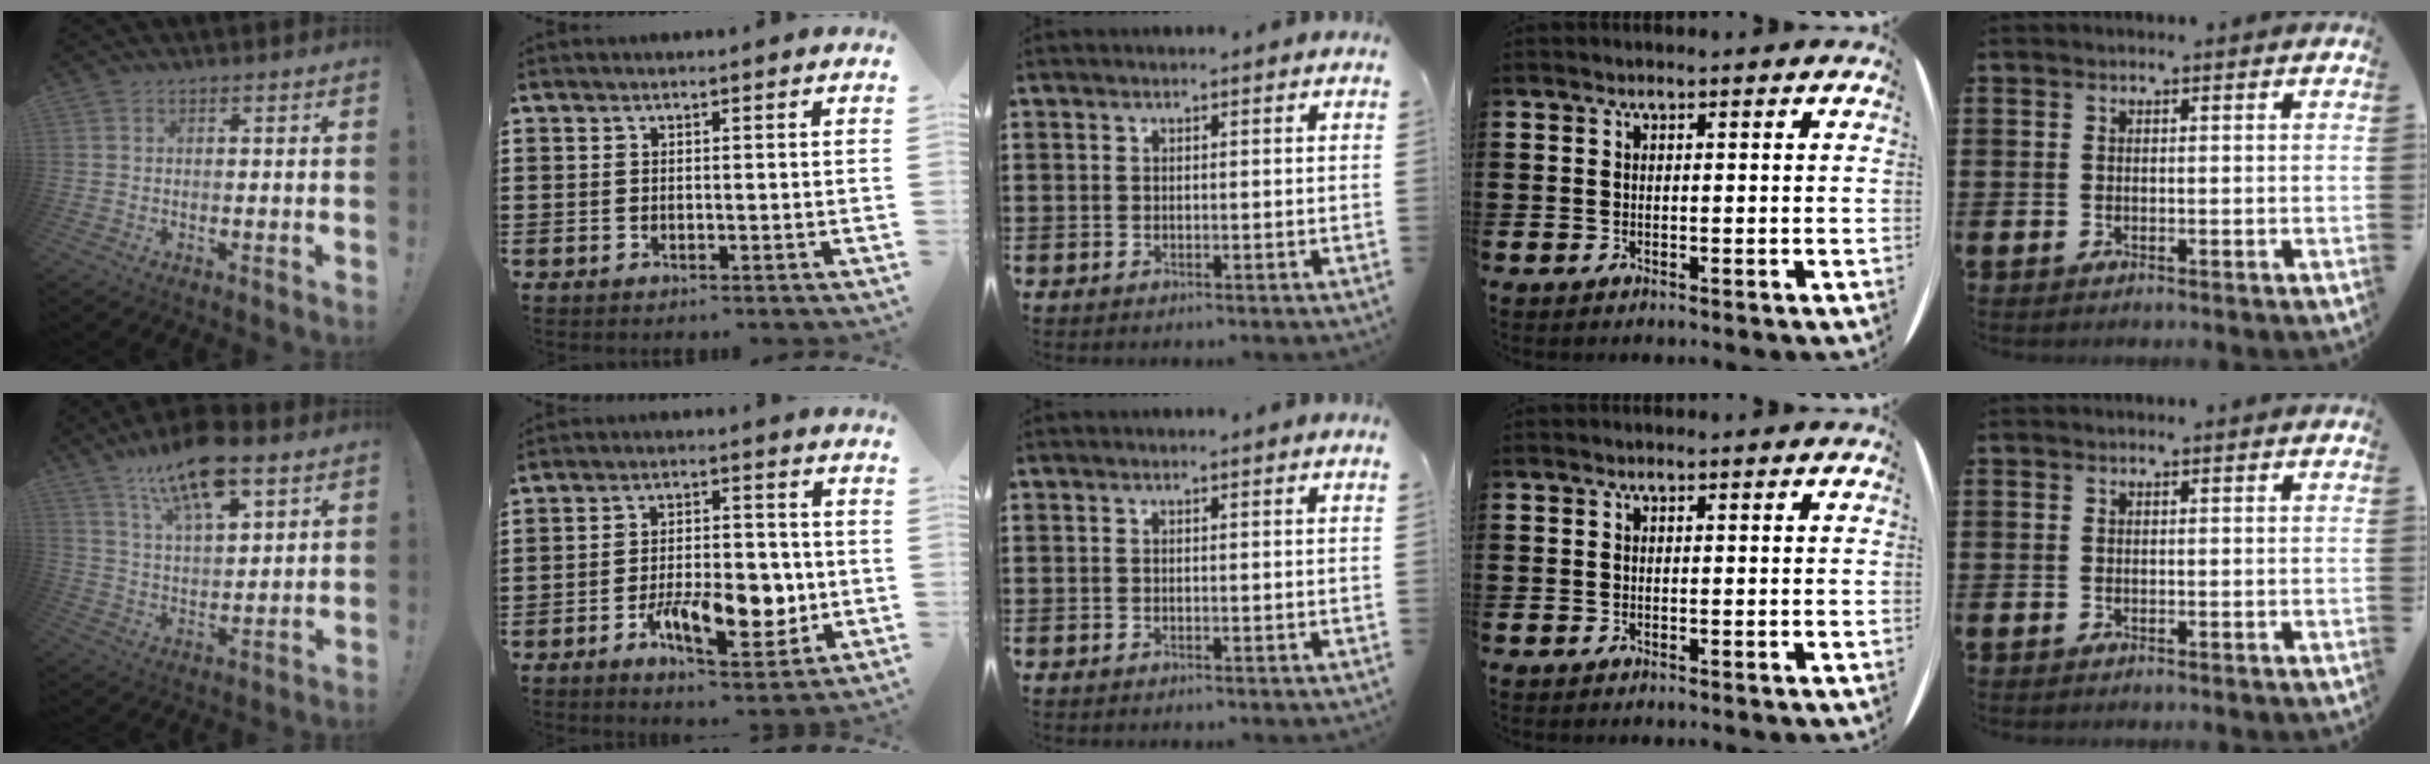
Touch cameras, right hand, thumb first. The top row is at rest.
{"thumb": {"total": 15.9, "force": [10.2, 6.1, 10.6], "torque": [-0.182, -0.050, 0.177]}, "index": {"total": 10.4, "force": [-3.2, 5.0, 8.5], "torque": [-0.138, -0.001, -0.053]}}